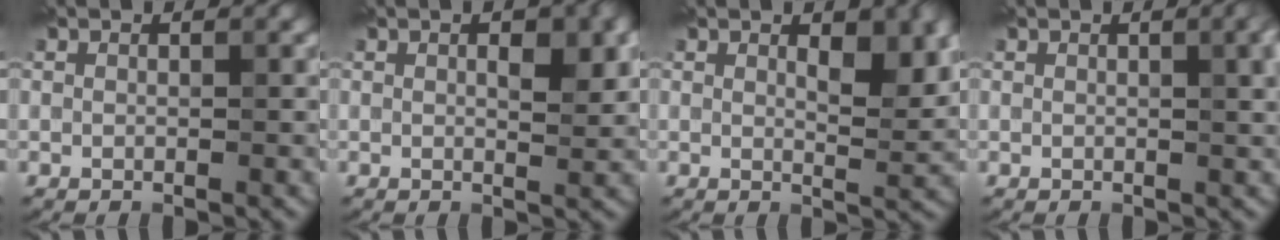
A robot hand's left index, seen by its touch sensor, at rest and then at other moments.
{"total": 3.1, "force": [0.9, 1.3, 2.7], "torque": [-0.041, -0.001, 0.017]}
{"total": 4.1, "force": [1.6, 1.5, 3.4], "torque": [-0.048, -0.005, 0.027]}
{"total": 4.5, "force": [1.2, 1.9, 3.9], "torque": [-0.033, 0.006, 0.020]}